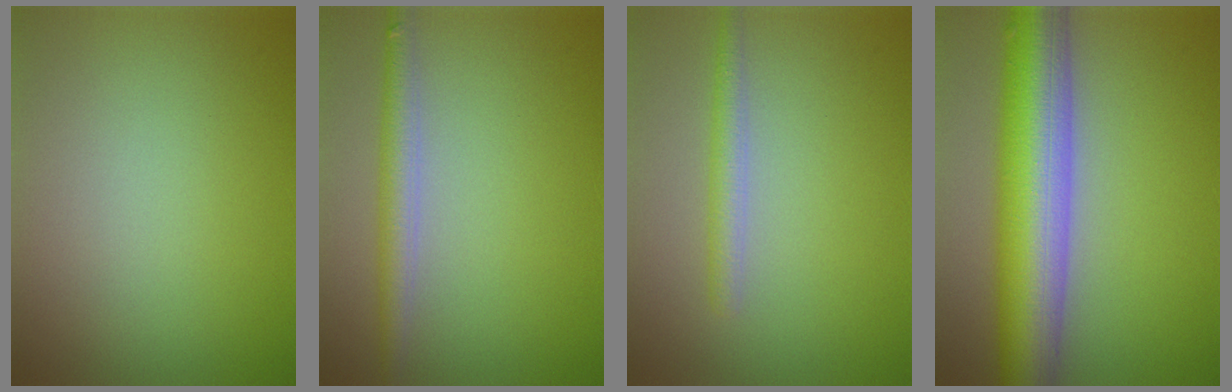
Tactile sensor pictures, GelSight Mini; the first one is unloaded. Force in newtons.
{"total": 2.6, "press": 2.6, "slide": 0.1}
{"total": 1.8, "press": 1.8, "slide": 0.1}
{"total": 10.2, "press": 10.2, "slide": 0.6}